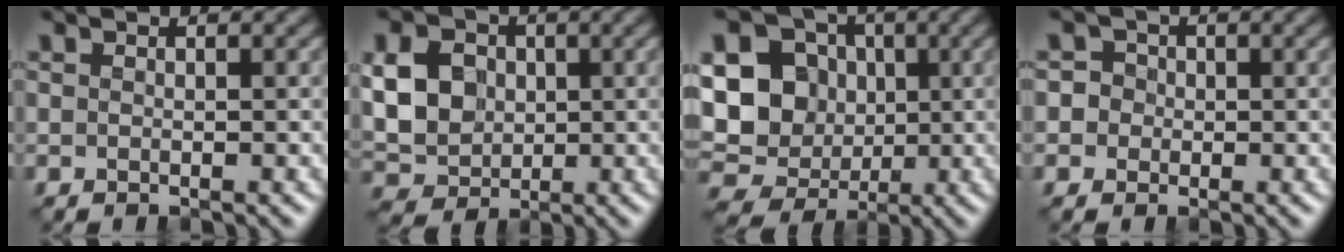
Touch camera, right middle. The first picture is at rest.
{"total": 6.8, "force": [0.8, 5.5, 3.9], "torque": [-0.094, 0.011, 0.010]}
{"total": 11.6, "force": [0.8, 10.2, 5.4], "torque": [-0.120, 0.011, -0.007]}
{"total": 2.7, "force": [0.5, 2.6, 0.9], "torque": [0.012, 0.016, -0.013]}